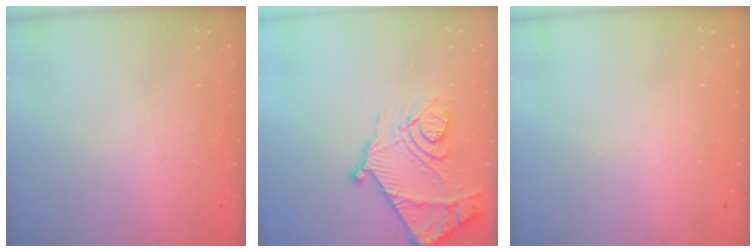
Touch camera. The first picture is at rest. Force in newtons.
{"total": 17.3, "press": 17.2, "slide": 1.7}
{"total": 0.0}